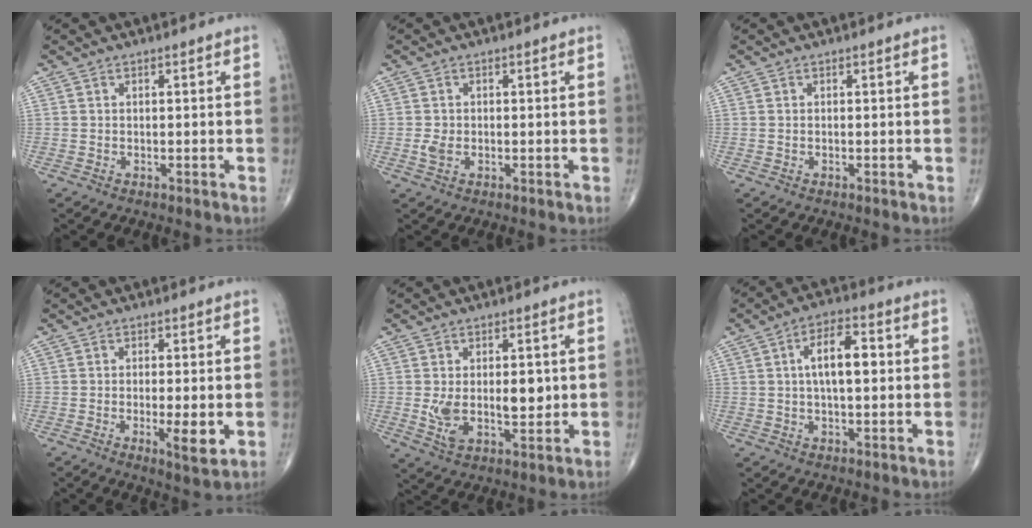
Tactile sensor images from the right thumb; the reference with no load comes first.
{"total": 2.1, "force": [-0.2, 1.5, 1.4], "torque": [-0.026, 0.001, -0.002]}
{"total": 0.0}
{"total": 5.5, "force": [-1.0, 1.4, 5.2], "torque": [-0.082, -0.014, -0.017]}
{"total": 9.3, "force": [0.3, 5.0, 7.8], "torque": [-0.116, -0.013, 0.016]}
{"total": 8.6, "force": [1.1, 3.8, 7.6], "torque": [-0.120, 0.013, 0.013]}